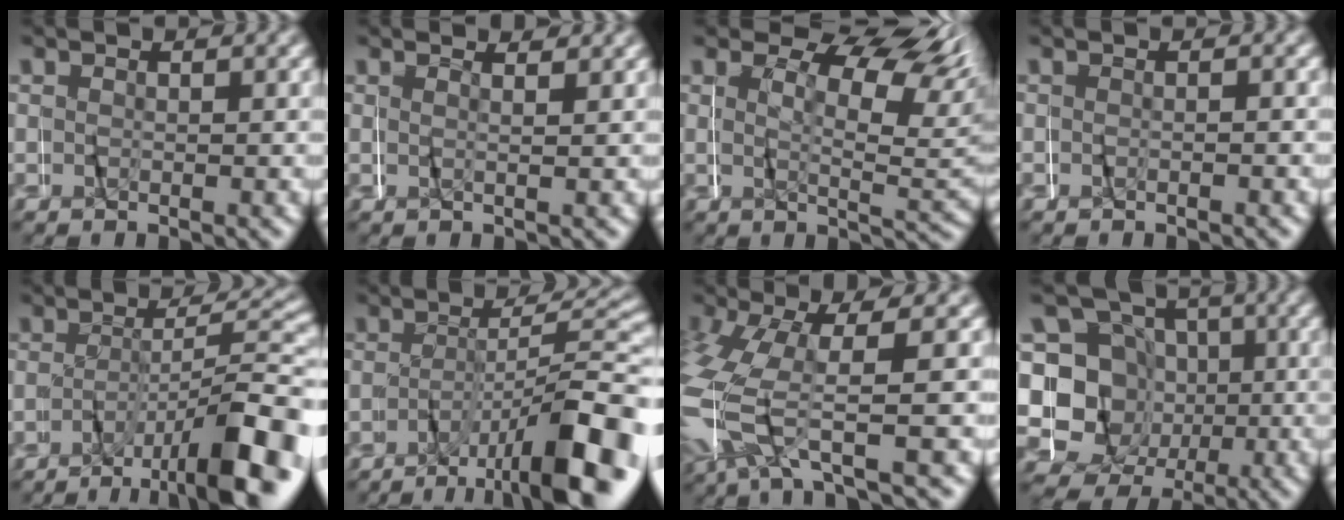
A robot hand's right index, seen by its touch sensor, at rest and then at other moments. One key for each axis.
{"total": 1.1, "fx": 0.3, "fy": -1.0, "fz": 0.4, "tx": -0.014, "ty": 0.002, "tz": 0.006}
{"total": 7.6, "fx": 1.5, "fy": 2.6, "fz": 7.0, "tx": -0.078, "ty": 0.002, "tz": 0.016}
{"total": 0.8, "fx": -0.8, "fy": -0.1, "fz": 0.3, "tx": -0.013, "ty": 0.002, "tz": -0.015}
{"total": 8.8, "fx": -5.9, "fy": 2.0, "fz": 6.2, "tx": -0.090, "ty": 0.002, "tz": -0.093}
{"total": 9.6, "fx": -6.3, "fy": 2.3, "fz": 7.0, "tx": -0.096, "ty": 0.003, "tz": -0.095}
{"total": 6.9, "fx": -1.8, "fy": 3.8, "fz": 5.4, "tx": -0.161, "ty": -0.023, "tz": -0.019}
{"total": 12.0, "fx": -0.6, "fy": 10.9, "fz": 5.0, "tx": -0.113, "ty": -0.031, "tz": -0.014}